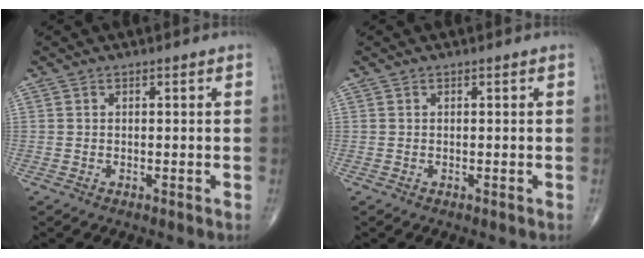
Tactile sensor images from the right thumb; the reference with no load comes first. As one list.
[{"total": 0.0}]